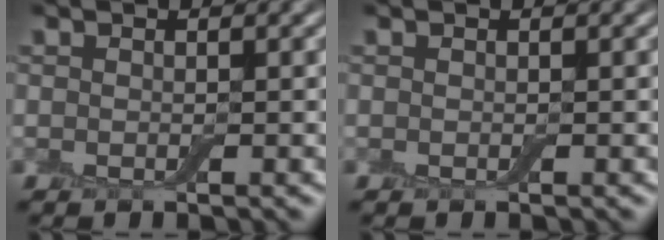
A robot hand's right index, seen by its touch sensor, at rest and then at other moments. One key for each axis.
{"total": 0.0}